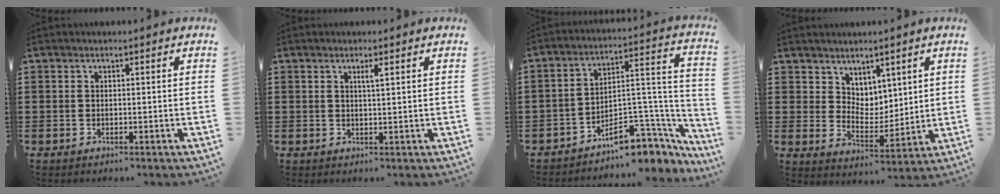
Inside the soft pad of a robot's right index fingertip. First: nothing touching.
{"total": 1.5, "force": [0.7, 0.2, 1.3], "torque": [-0.026, 0.001, 0.011]}
{"total": 7.7, "force": [-5.5, 3.6, 4.0], "torque": [-0.054, 0.008, -0.099]}
{"total": 5.2, "force": [3.9, 3.3, -0.4], "torque": [-0.018, -0.014, 0.075]}